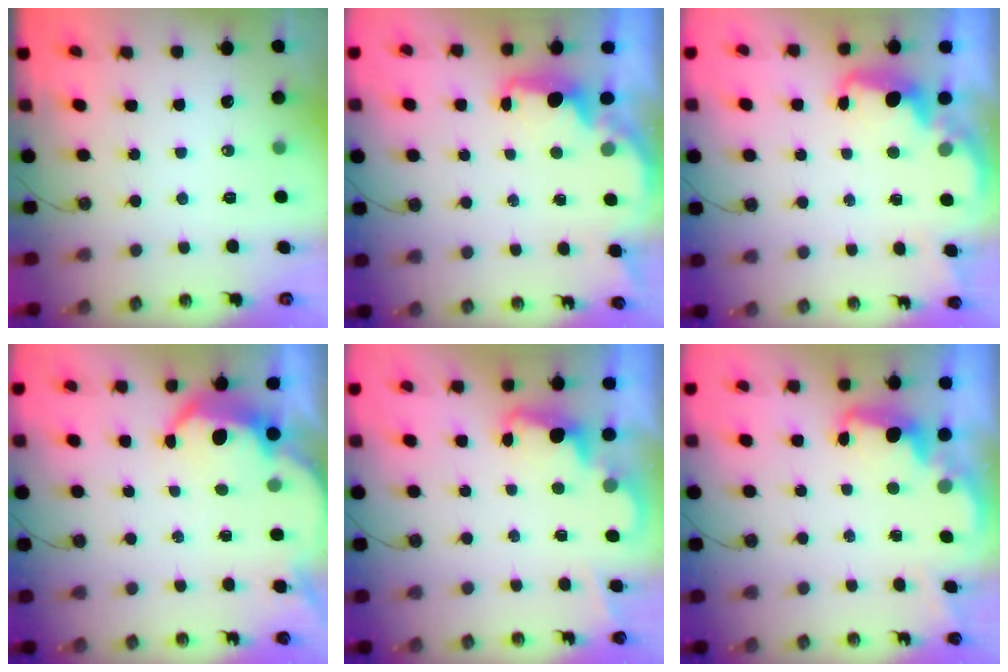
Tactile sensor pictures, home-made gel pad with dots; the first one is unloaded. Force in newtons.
{"total": 2.1, "press": 2.0, "slide": 0.6}
{"total": 2.5, "press": 2.4, "slide": 0.7}
{"total": 5.7, "press": 5.7, "slide": 0.6}
{"total": 2.5, "press": 2.4, "slide": 0.5}
{"total": 2.5, "press": 2.5, "slide": 0.5}